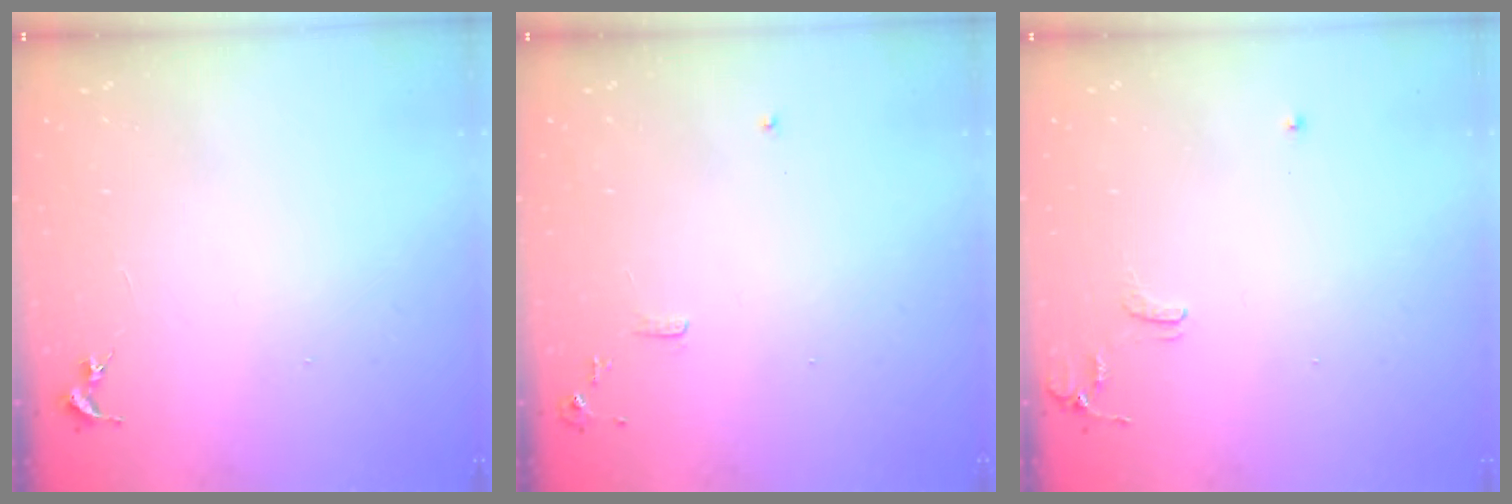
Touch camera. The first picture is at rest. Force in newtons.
{"total": 6.0, "press": 6.0, "slide": 0.7}
{"total": 6.4, "press": 6.3, "slide": 0.8}